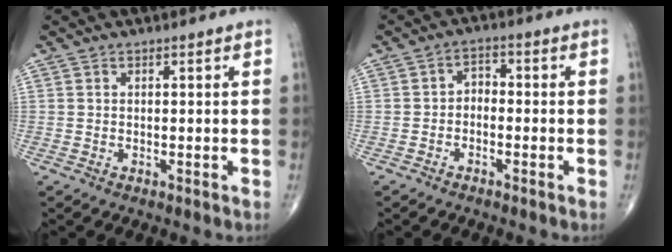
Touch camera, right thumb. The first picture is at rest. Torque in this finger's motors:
{"motor_torque": [0.02, -0.14, 0.12, -0.05, 0.01]}